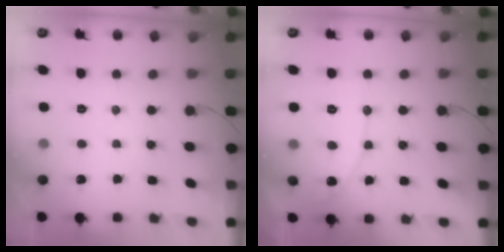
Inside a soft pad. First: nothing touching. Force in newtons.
{"total": 8.7, "press": 8.6, "slide": 0.7}